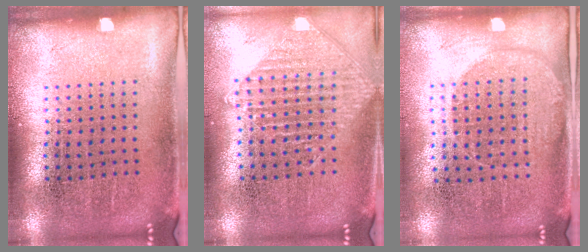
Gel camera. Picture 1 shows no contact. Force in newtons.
{"total": 1.0, "press": 1.0, "slide": 0.1}
{"total": 1.5, "press": 1.4, "slide": 0.8}